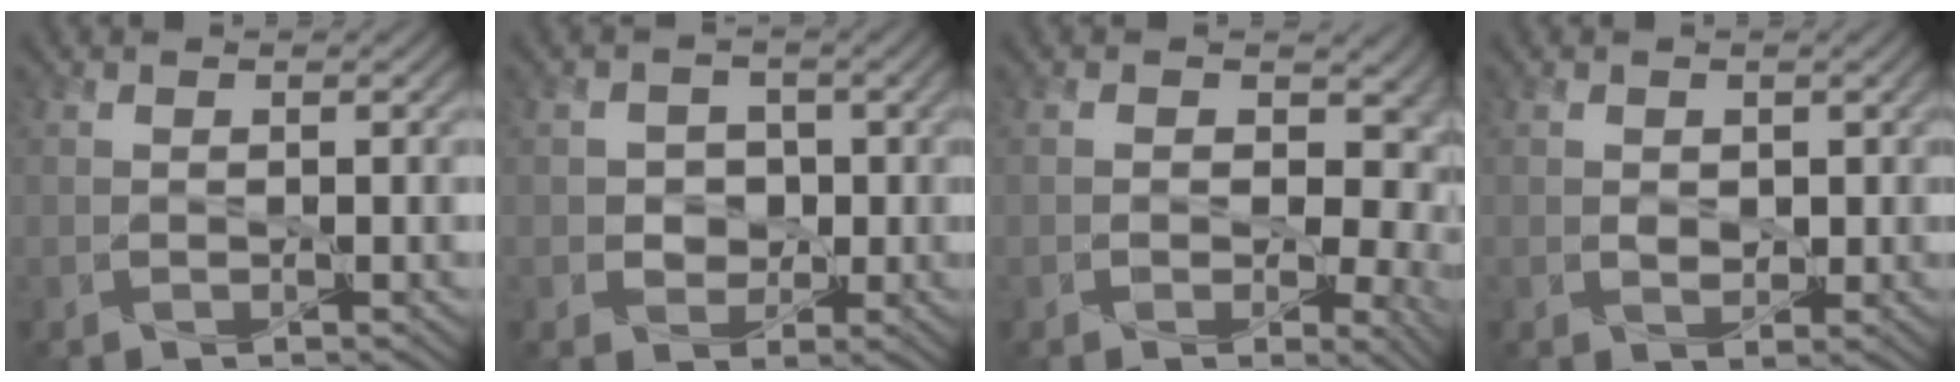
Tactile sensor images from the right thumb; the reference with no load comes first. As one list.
[{"total": 4.0, "force": [-0.1, 3.7, 1.7], "torque": [-0.031, 0.007, -0.010]}, {"total": 8.8, "force": [-0.6, 6.2, 6.2], "torque": [-0.085, -0.009, 0.003]}, {"total": 2.1, "force": [0.2, 1.6, 1.3], "torque": [-0.037, -0.003, -0.002]}]